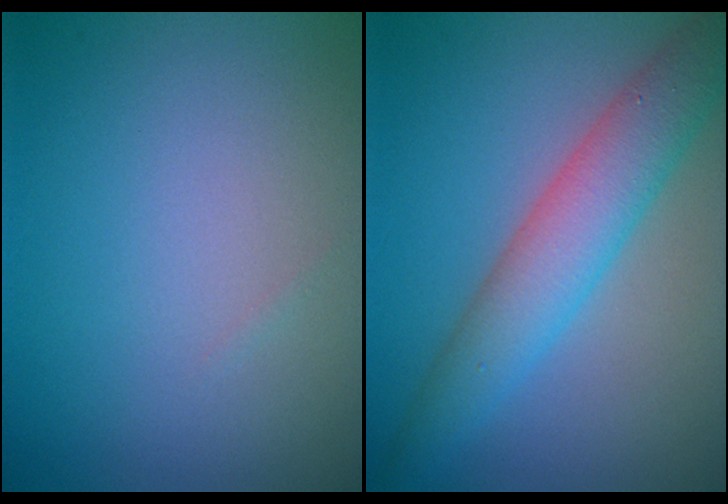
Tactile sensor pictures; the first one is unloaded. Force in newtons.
{"total": 5.2, "press": 5.2, "slide": 0.0}